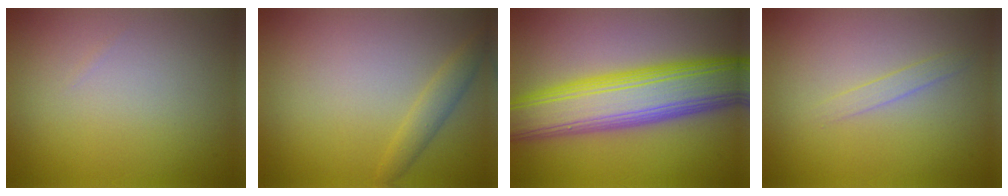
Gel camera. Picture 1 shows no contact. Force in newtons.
{"total": 1.8, "press": 1.8, "slide": 0.2}
{"total": 10.3, "press": 10.3, "slide": 0.1}
{"total": 1.0, "press": 1.0, "slide": 0.0}